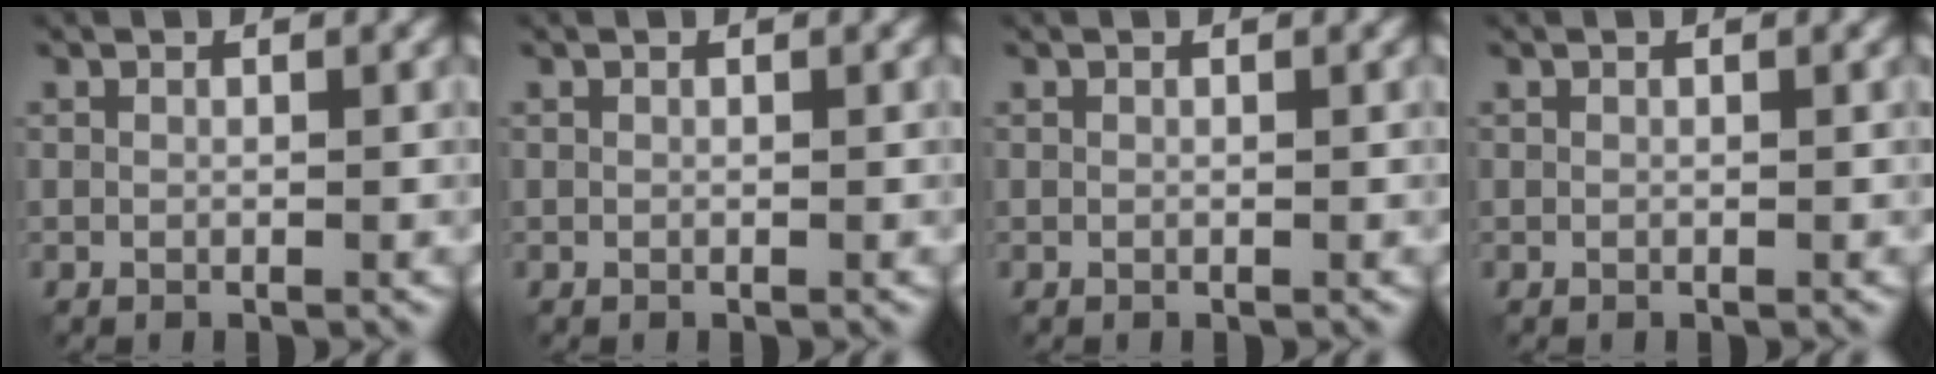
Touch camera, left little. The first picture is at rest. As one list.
[{"total": 0.0}, {"total": 0.0}, {"total": 0.0}]